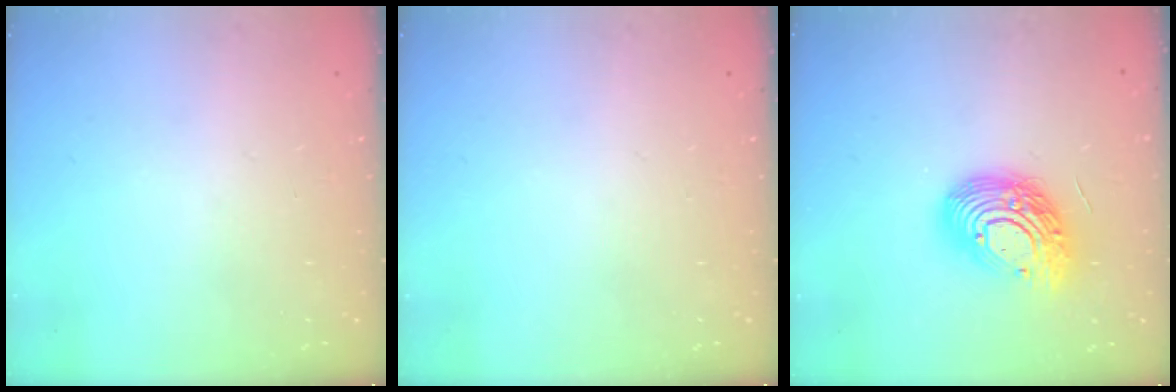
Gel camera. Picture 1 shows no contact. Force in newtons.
{"total": 0.0}
{"total": 16.1, "press": 16.0, "slide": 1.3}